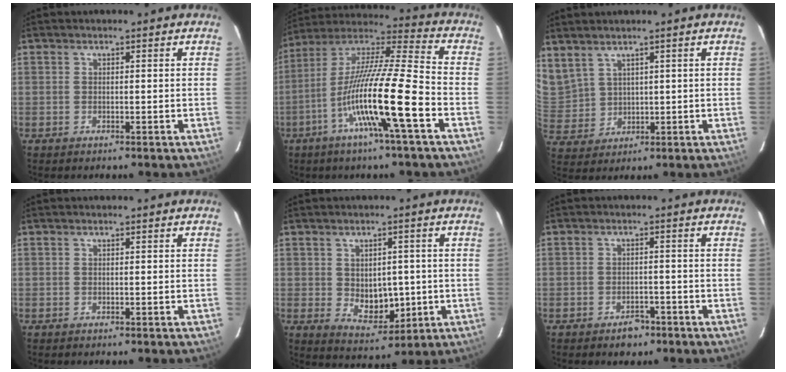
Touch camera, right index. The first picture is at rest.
{"total": 17.1, "force": [-6.2, -0.3, 16.0], "torque": [-0.304, -0.003, -0.120]}
{"total": 10.0, "force": [5.8, 6.9, 4.2], "torque": [-0.141, 0.011, 0.146]}
{"total": 0.0}
{"total": 7.0, "force": [-0.5, 4.4, 5.4], "torque": [-0.081, -0.003, 0.010]}
{"total": 3.0, "force": [-2.1, 1.7, 1.3], "torque": [-0.016, 0.004, -0.024]}